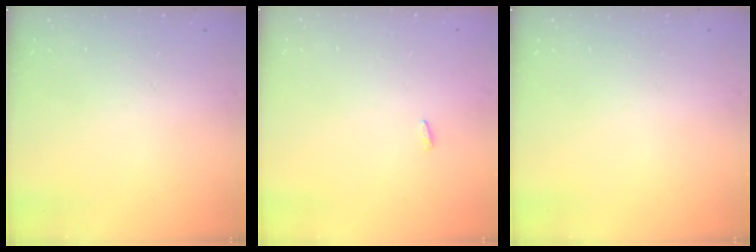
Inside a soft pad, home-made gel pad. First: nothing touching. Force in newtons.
{"total": 1.8, "press": 1.7, "slide": 0.6}
{"total": 0.0}